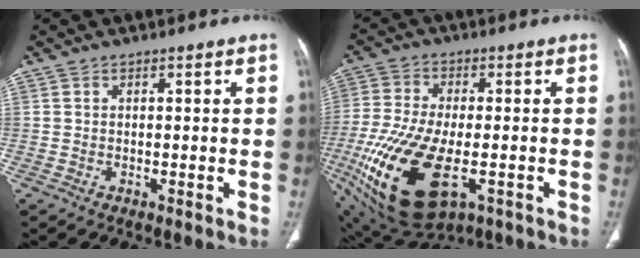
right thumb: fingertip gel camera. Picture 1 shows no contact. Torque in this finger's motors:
{"motor_torque": [1.53, -0.11, 2.29, -0.48, 0.69]}